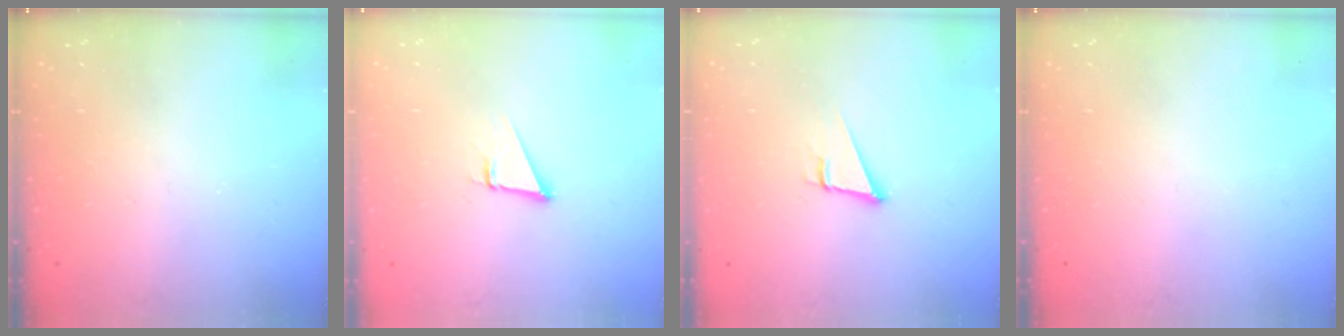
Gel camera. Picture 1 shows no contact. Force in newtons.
{"total": 1.9, "press": 1.9, "slide": 0.0}
{"total": 4.4, "press": 3.8, "slide": 2.3}
{"total": 0.0}